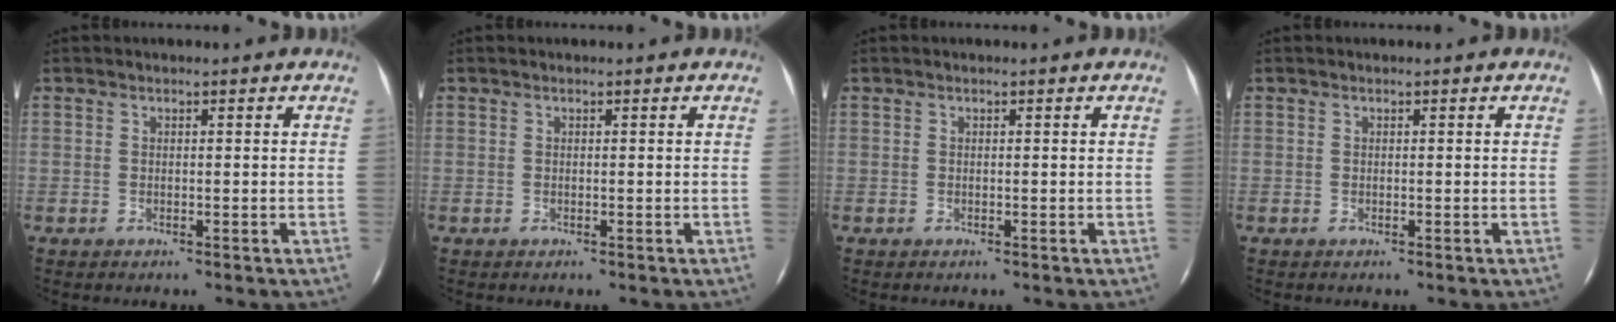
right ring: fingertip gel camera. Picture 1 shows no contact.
{"total": 0.0}
{"total": 0.0}
{"total": 0.0}